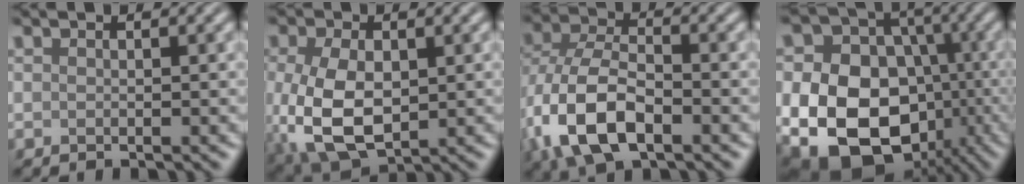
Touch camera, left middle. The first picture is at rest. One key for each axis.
{"total": 8.2, "fx": -0.9, "fy": 5.0, "fz": 6.5, "tx": -0.157, "ty": -0.016, "tz": -0.007}
{"total": 9.2, "fx": -3.3, "fy": 5.0, "fz": 7.0, "tx": -0.159, "ty": -0.008, "tz": -0.073}
{"total": 16.5, "fx": -4.2, "fy": 12.6, "fz": 9.8, "tx": -0.167, "ty": -0.026, "tz": -0.067}